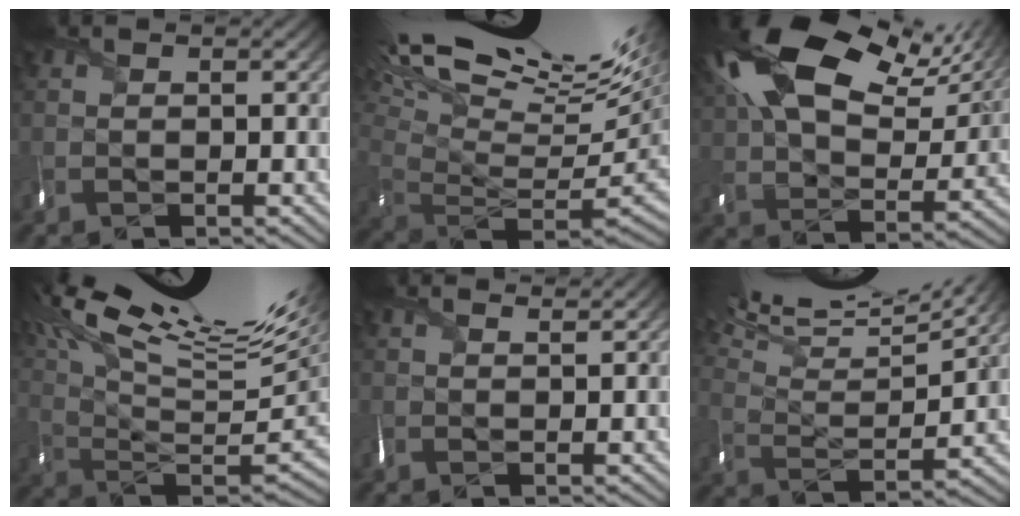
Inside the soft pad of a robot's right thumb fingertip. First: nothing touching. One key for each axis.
{"total": 19.1, "fx": 9.6, "fy": 5.3, "fz": 15.7, "tx": -0.250, "ty": 0.050, "tz": 0.187}
{"total": 20.5, "fx": 10.4, "fy": 11.0, "fz": 13.9, "tx": -0.300, "ty": 0.053, "tz": 0.167}
{"total": 21.9, "fx": 13.4, "fy": 5.8, "fz": 16.4, "tx": -0.308, "ty": 0.058, "tz": 0.223}
{"total": 2.8, "fx": 2.4, "fy": 0.3, "fz": 1.4, "tx": -0.036, "ty": 0.011, "tz": 0.036}
{"total": 16.4, "fx": 13.1, "fy": 3.8, "fz": 9.2, "tx": -0.211, "ty": 0.024, "tz": 0.195}